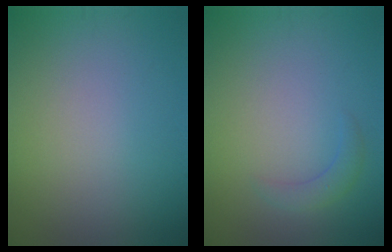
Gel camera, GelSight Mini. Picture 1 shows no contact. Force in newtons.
{"total": 1.6, "press": 1.6, "slide": 0.0}